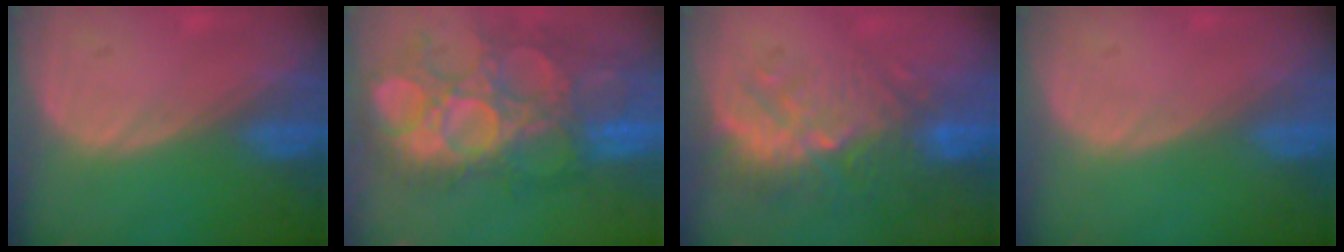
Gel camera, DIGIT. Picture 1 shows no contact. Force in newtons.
{"total": 13.5, "press": 12.4, "slide": 5.4}
{"total": 9.2, "press": 9.0, "slide": 1.8}
{"total": 0.0}